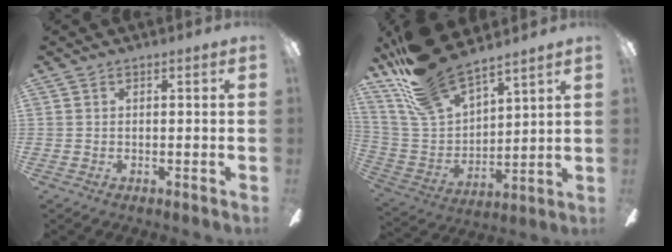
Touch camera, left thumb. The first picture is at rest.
{"total": 17.6, "force": [15.2, 5.4, 7.0], "torque": [-0.188, -0.098, 0.283]}